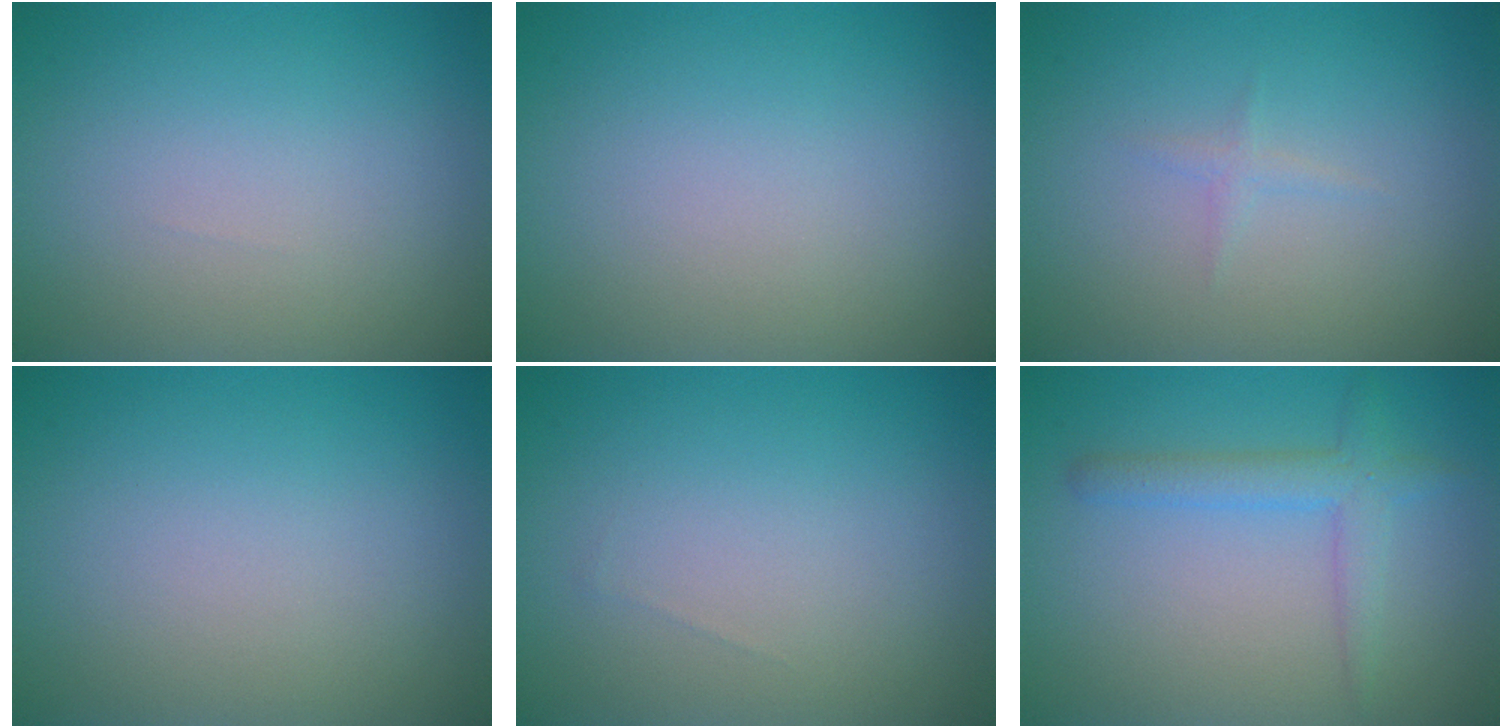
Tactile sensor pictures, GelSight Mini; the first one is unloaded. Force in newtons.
{"total": 0.0}
{"total": 0.8, "press": 0.8, "slide": 0.1}
{"total": 0.0}
{"total": 0.0}
{"total": 2.7, "press": 2.7, "slide": 0.2}